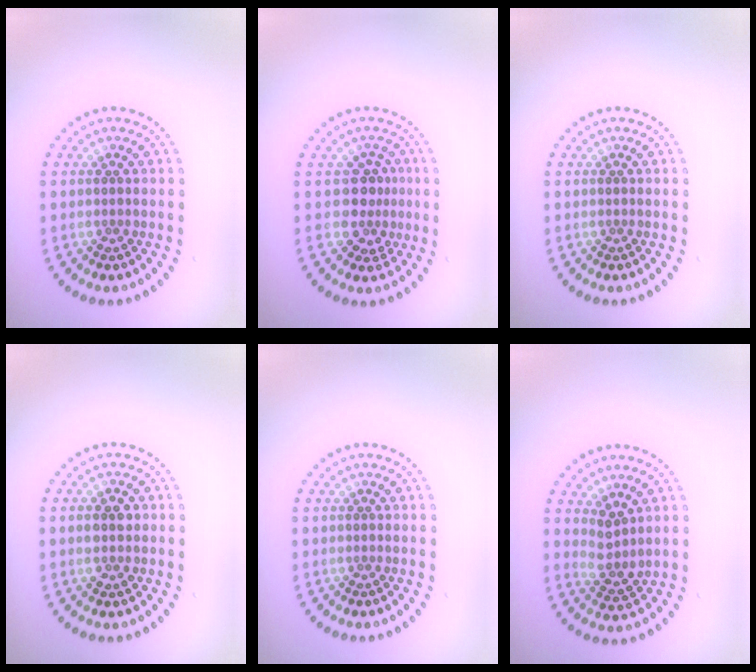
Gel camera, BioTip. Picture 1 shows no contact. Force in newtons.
{"total": 2.7, "press": 2.3, "slide": 1.5}
{"total": 0.0}
{"total": 2.5, "press": 2.5, "slide": 0.1}
{"total": 0.0}
{"total": 2.5, "press": 2.0, "slide": 1.6}